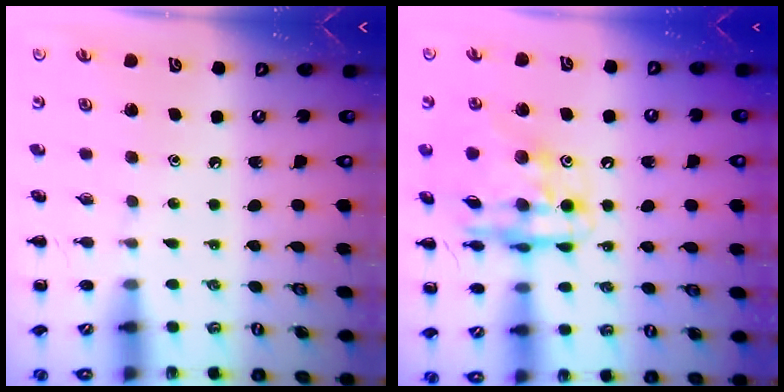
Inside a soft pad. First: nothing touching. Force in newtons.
{"total": 16.5, "press": 16.0, "slide": 4.0}